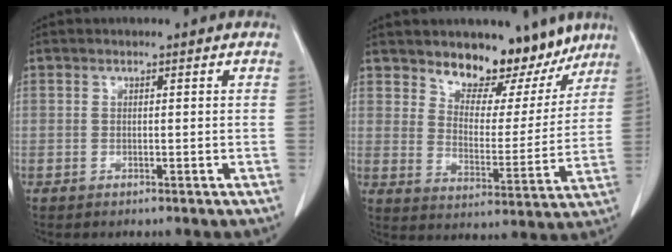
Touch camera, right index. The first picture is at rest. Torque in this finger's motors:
{"motor_torque": [0.46, 0.55, 0.05, 0.05]}